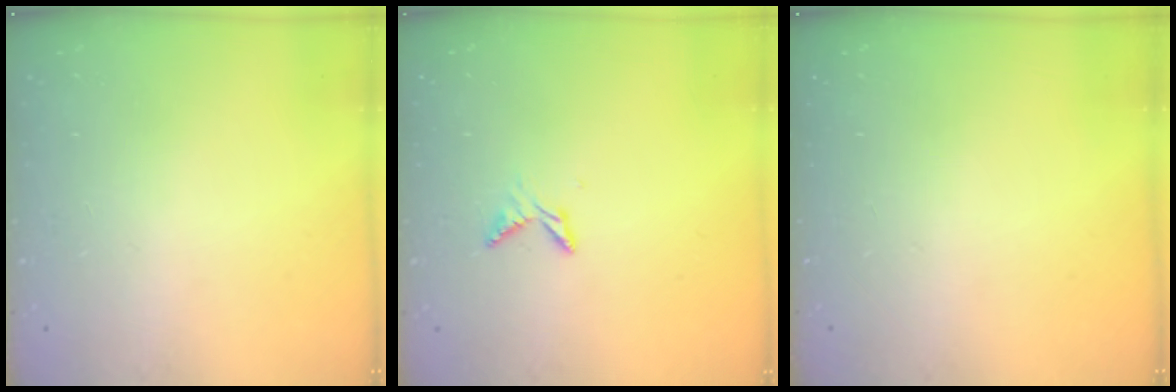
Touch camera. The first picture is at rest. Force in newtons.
{"total": 4.8, "press": 4.8, "slide": 0.5}
{"total": 0.0}